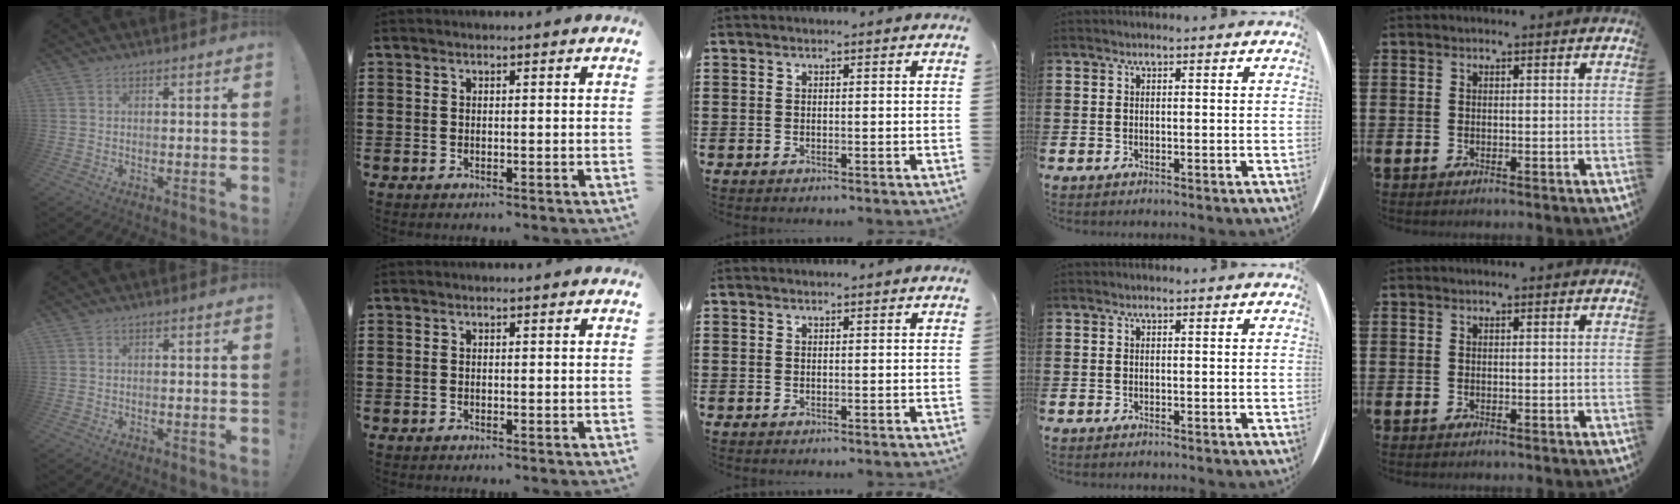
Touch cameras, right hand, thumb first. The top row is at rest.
{}